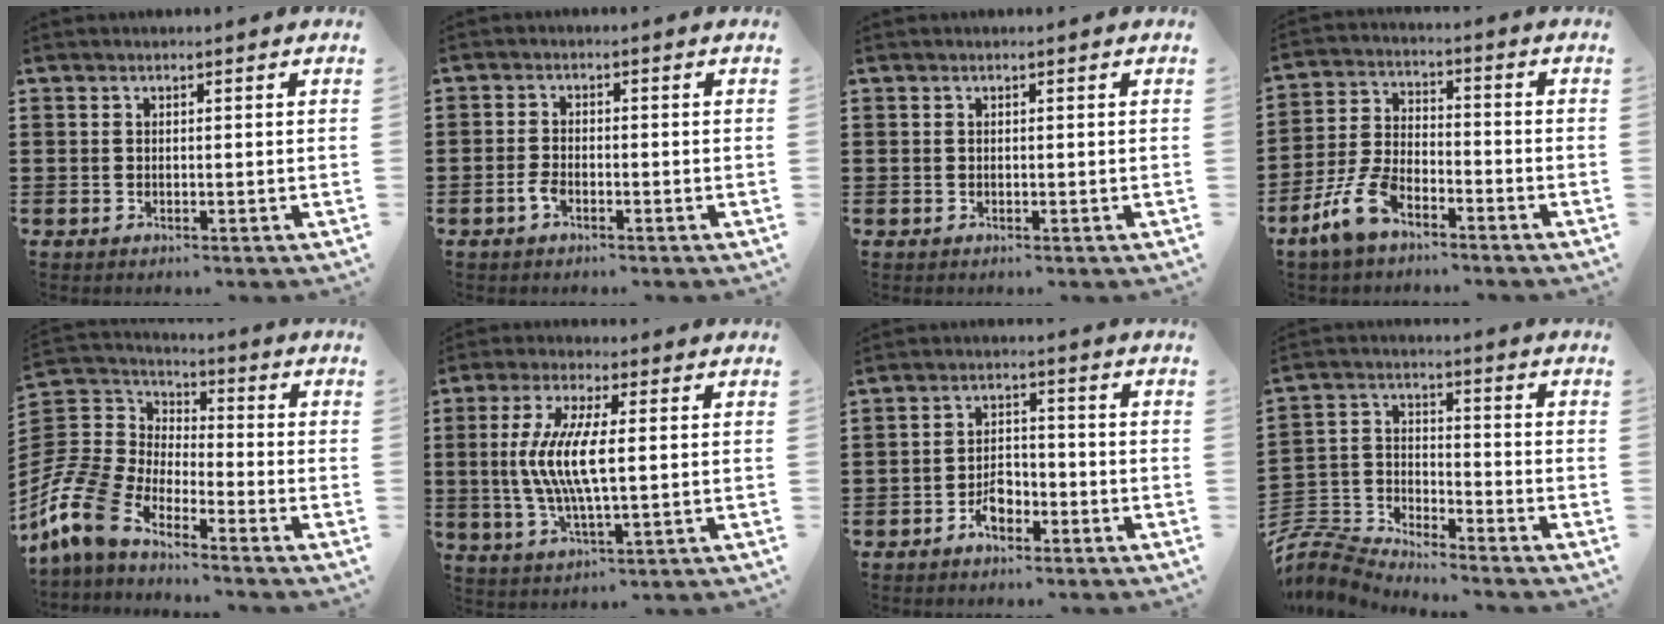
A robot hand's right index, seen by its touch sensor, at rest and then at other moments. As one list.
[{"total": 2.0, "force": [-1.2, 1.0, 1.3], "torque": [-0.033, -0.001, -0.026]}, {"total": 0.0}, {"total": 7.8, "force": [-5.1, 3.4, 4.8], "torque": [-0.127, 0.004, -0.103]}, {"total": 10.8, "force": [-8.8, 4.5, 4.2], "torque": [-0.144, 0.003, -0.189]}, {"total": 8.6, "force": [0.2, 2.1, 8.4], "torque": [-0.180, -0.009, -0.004]}, {"total": 4.0, "force": [-2.6, 2.1, 2.3], "torque": [-0.040, 0.010, -0.048]}, {"total": 5.8, "force": [-5.7, 0.9, 0.3], "torque": [-0.029, -0.004, -0.124]}]